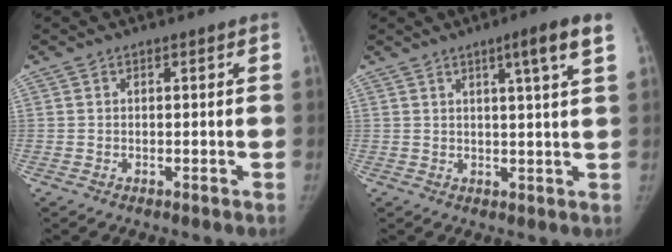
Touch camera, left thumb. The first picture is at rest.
{"total": 5.9, "force": [3.0, -0.5, 5.0], "torque": [-0.073, -0.014, 0.044]}